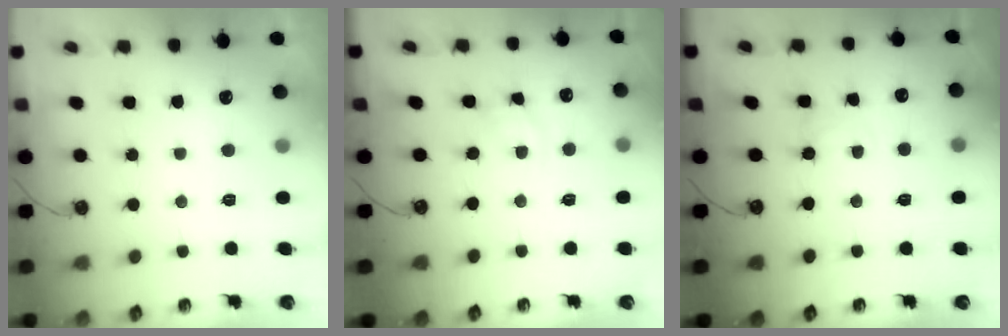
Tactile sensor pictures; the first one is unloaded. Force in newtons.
{"total": 3.0, "press": 3.0, "slide": 0.5}
{"total": 2.7, "press": 2.7, "slide": 0.4}